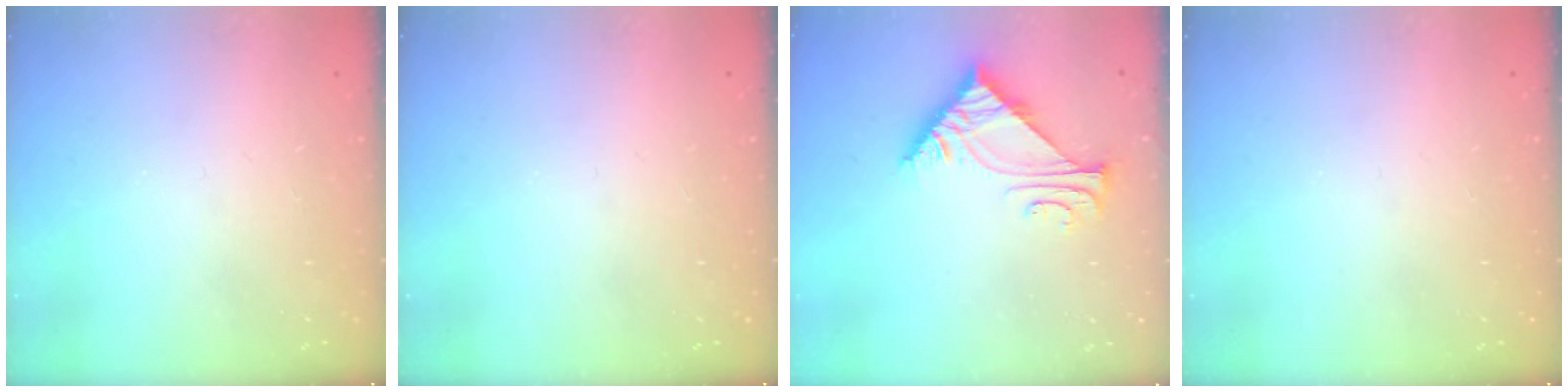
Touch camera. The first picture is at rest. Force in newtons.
{"total": 0.0}
{"total": 7.4, "press": 7.4, "slide": 0.3}
{"total": 0.0}